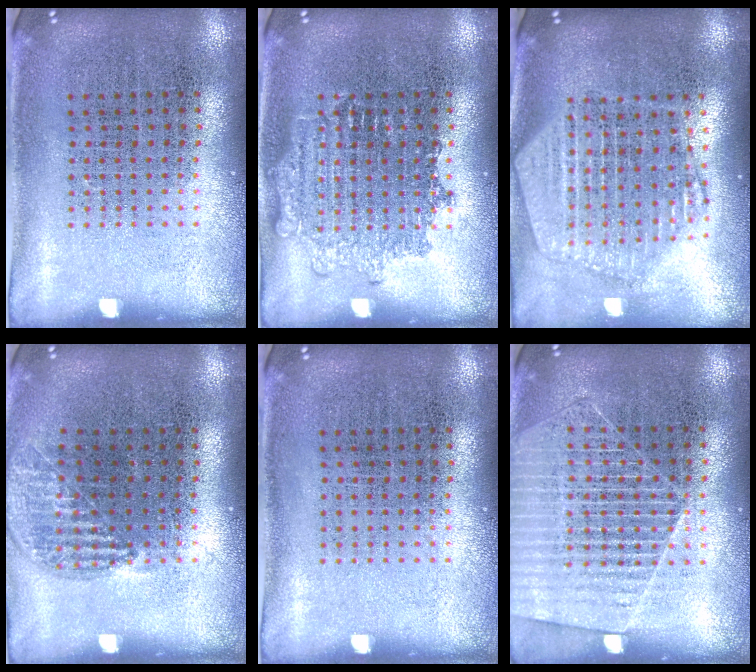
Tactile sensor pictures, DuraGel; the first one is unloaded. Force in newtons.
{"total": 2.0, "press": 1.9, "slide": 0.4}
{"total": 2.4, "press": 2.0, "slide": 1.2}
{"total": 1.0, "press": 1.0, "slide": 0.0}
{"total": 0.0}
{"total": 1.6, "press": 1.4, "slide": 0.7}